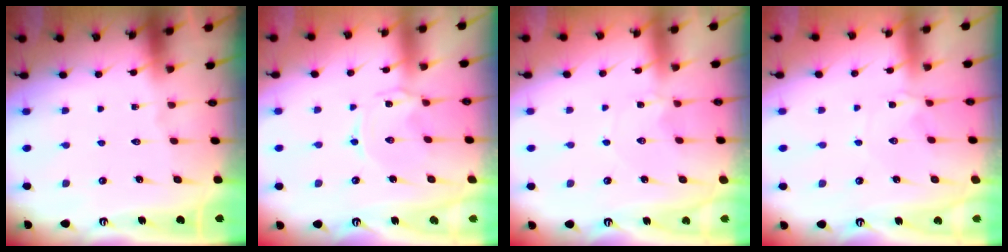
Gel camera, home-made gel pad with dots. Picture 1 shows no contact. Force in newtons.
{"total": 1.5, "press": 1.5, "slide": 0.3}
{"total": 1.1, "press": 1.1, "slide": 0.2}
{"total": 1.2, "press": 1.1, "slide": 0.2}